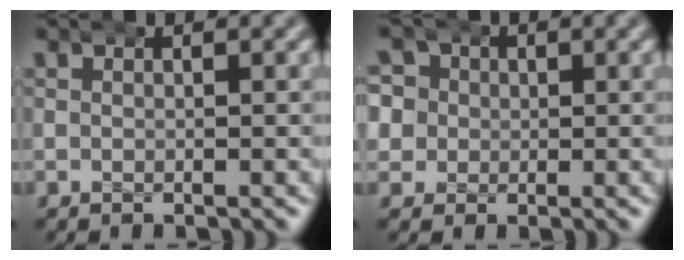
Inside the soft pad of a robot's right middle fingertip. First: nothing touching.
{"total": 6.4, "force": [1.0, 5.8, 2.5], "torque": [-0.068, -0.006, 0.011]}